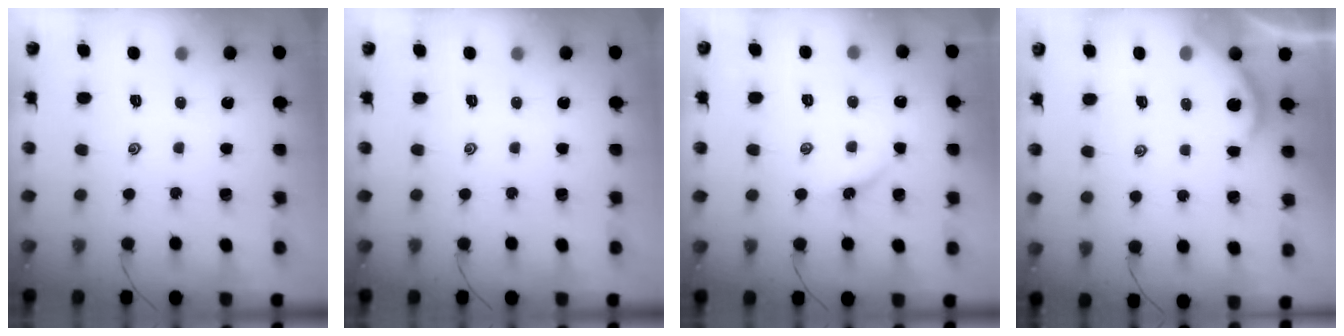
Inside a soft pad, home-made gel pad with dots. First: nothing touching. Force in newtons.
{"total": 0.0}
{"total": 3.7, "press": 3.7, "slide": 0.6}
{"total": 2.2, "press": 2.2, "slide": 0.2}